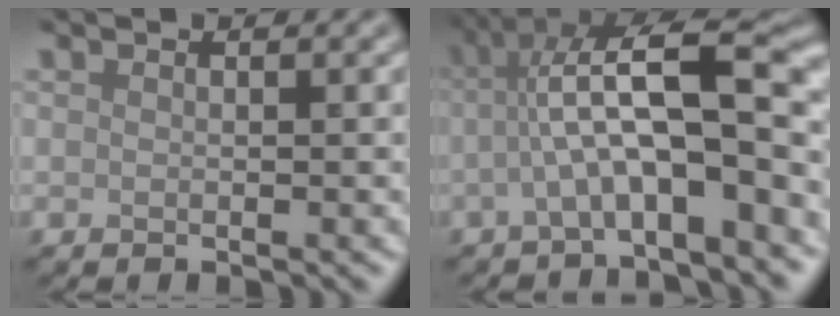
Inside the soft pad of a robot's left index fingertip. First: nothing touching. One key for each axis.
{"total": 9.4, "fx": -1.0, "fy": 2.4, "fz": 9.0, "tx": -0.145, "ty": 0.029, "tz": -0.020}